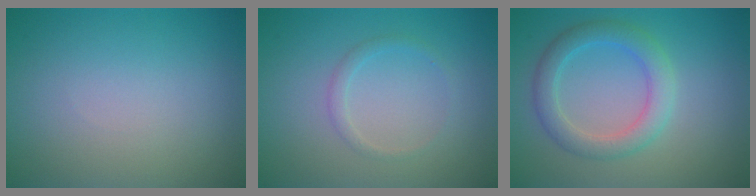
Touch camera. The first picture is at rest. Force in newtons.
{"total": 1.1, "press": 1.1, "slide": 0.0}
{"total": 3.6, "press": 3.6, "slide": 0.0}